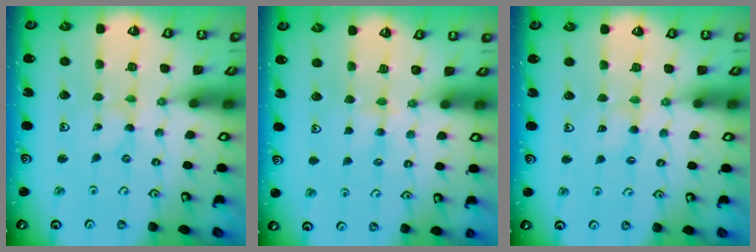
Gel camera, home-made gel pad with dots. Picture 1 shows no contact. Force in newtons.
{"total": 3.6, "press": 3.6, "slide": 0.5}
{"total": 2.3, "press": 2.3, "slide": 0.4}